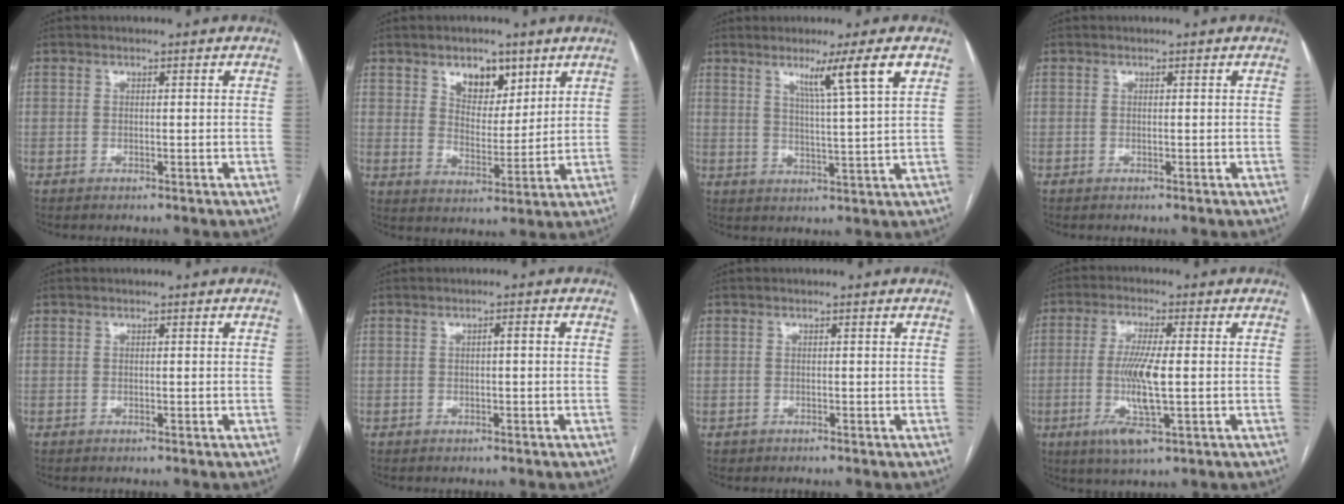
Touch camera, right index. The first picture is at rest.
{"total": 7.3, "force": [4.4, 4.0, 4.2], "torque": [-0.063, -0.001, 0.078]}
{"total": 8.1, "force": [4.3, -1.5, 6.7], "torque": [-0.112, -0.006, 0.072]}
{"total": 0.0}
{"total": 0.0}
{"total": 1.0, "force": [0.0, 0.2, 1.0], "torque": [-0.016, 0.003, 0.001]}
{"total": 0.6, "force": [-0.3, 0.5, -0.1], "torque": [-0.005, 0.004, -0.007]}
{"total": 8.7, "force": [-1.6, 0.8, 8.5], "torque": [-0.173, -0.016, -0.030]}